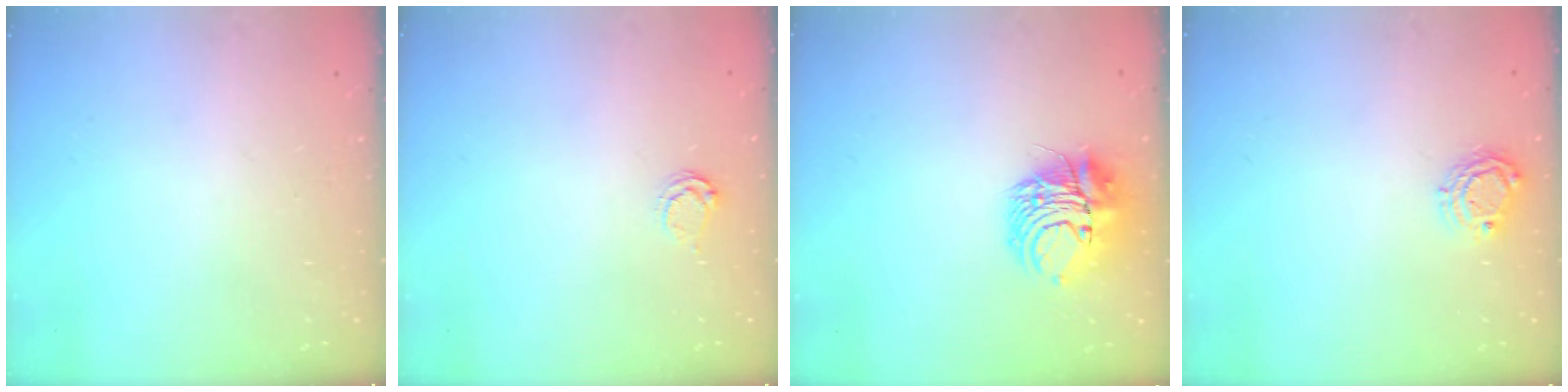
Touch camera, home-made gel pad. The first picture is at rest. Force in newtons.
{"total": 3.4, "press": 3.3, "slide": 0.8}
{"total": 10.4, "press": 10.3, "slide": 1.6}
{"total": 6.3, "press": 6.3, "slide": 0.4}